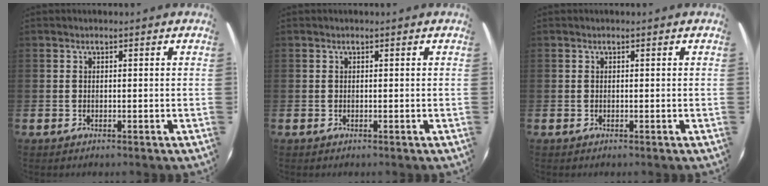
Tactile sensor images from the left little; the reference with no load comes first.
{"total": 0.0}
{"total": 0.0}